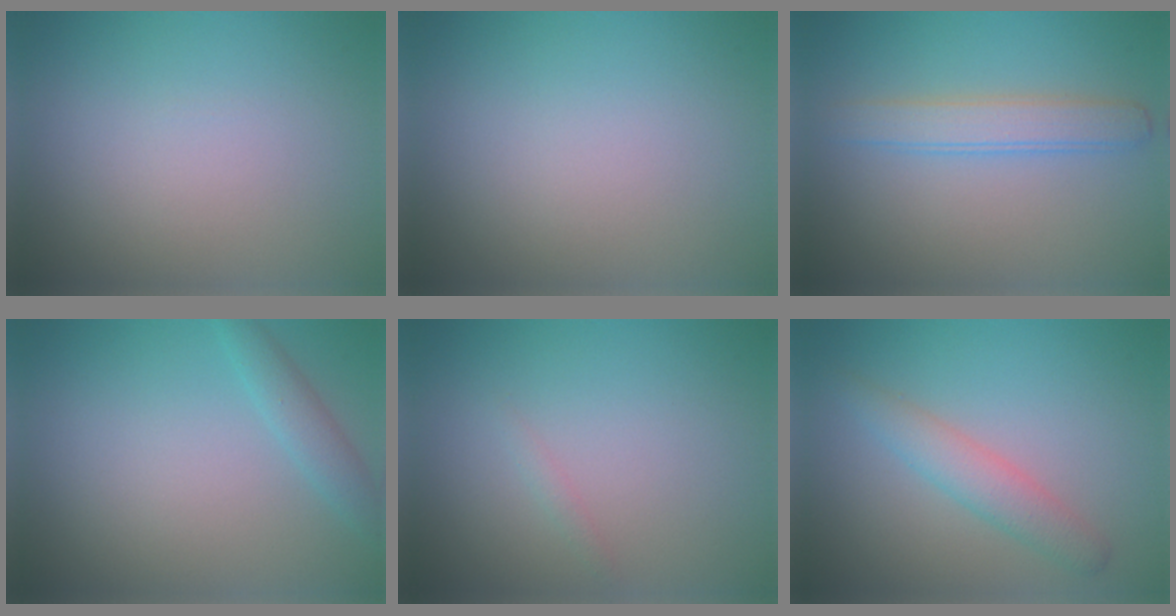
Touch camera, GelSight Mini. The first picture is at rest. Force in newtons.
{"total": 0.0}
{"total": 2.9, "press": 2.9, "slide": 0.1}
{"total": 1.9, "press": 1.9, "slide": 0.1}
{"total": 0.7, "press": 0.7, "slide": 0.0}
{"total": 2.7, "press": 2.7, "slide": 0.0}